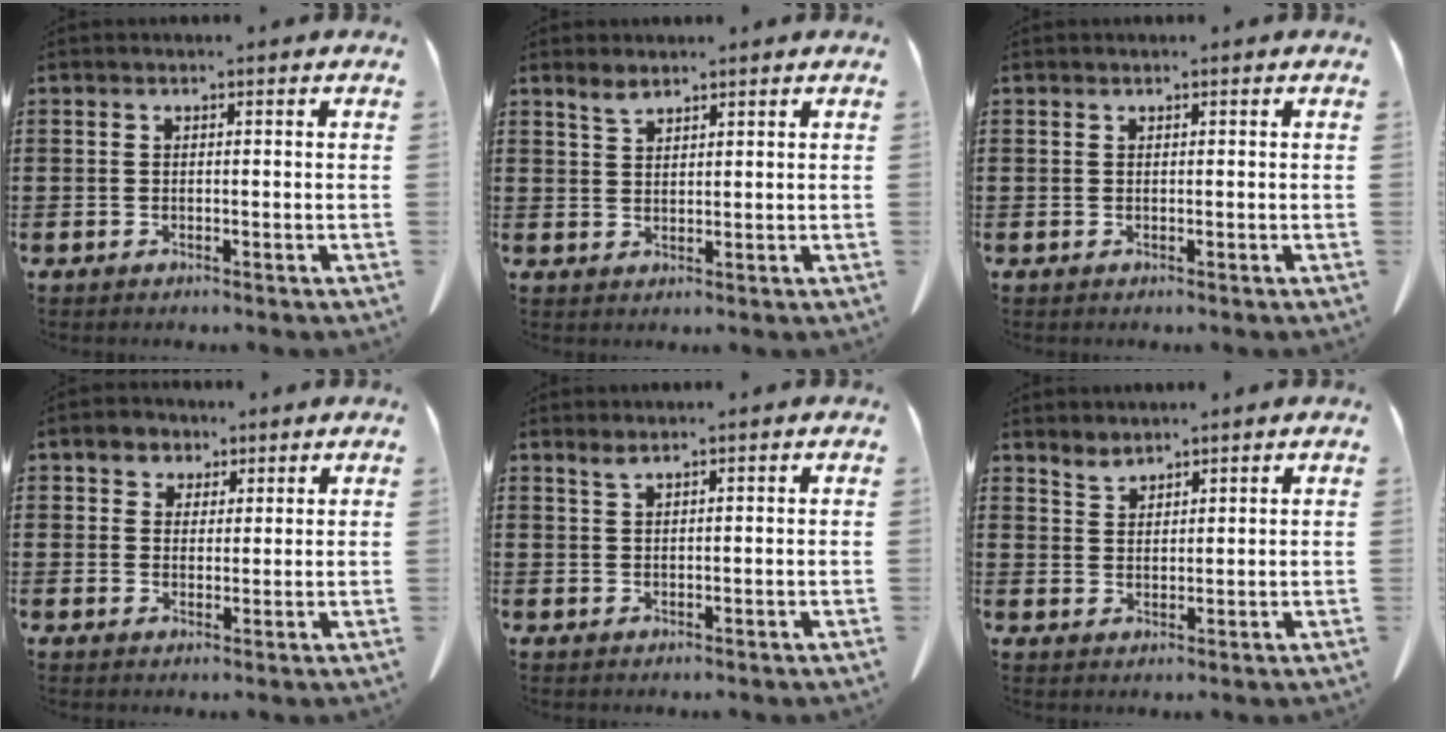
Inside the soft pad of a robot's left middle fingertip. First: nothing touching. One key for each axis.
{"total": 2.3, "fx": 1.9, "fy": 0.7, "fz": 1.1, "tx": -0.026, "ty": 0.000, "tz": 0.037}
{"total": 0.0}
{"total": 3.3, "fx": 2.2, "fy": 2.4, "fz": 0.5, "tx": -0.016, "ty": 0.008, "tz": 0.041}
{"total": 1.5, "fx": 1.2, "fy": 0.1, "fz": 0.9, "tx": -0.022, "ty": -0.002, "tz": 0.023}
{"total": 2.3, "fx": 2.3, "fy": 0.3, "fz": 0.0, "tx": -0.007, "ty": -0.007, "tz": 0.046}